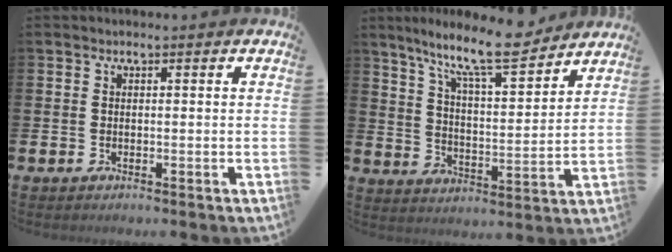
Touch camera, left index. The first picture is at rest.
{"total": 11.0, "force": [9.6, 1.4, 5.2], "torque": [-0.114, -0.054, 0.165]}